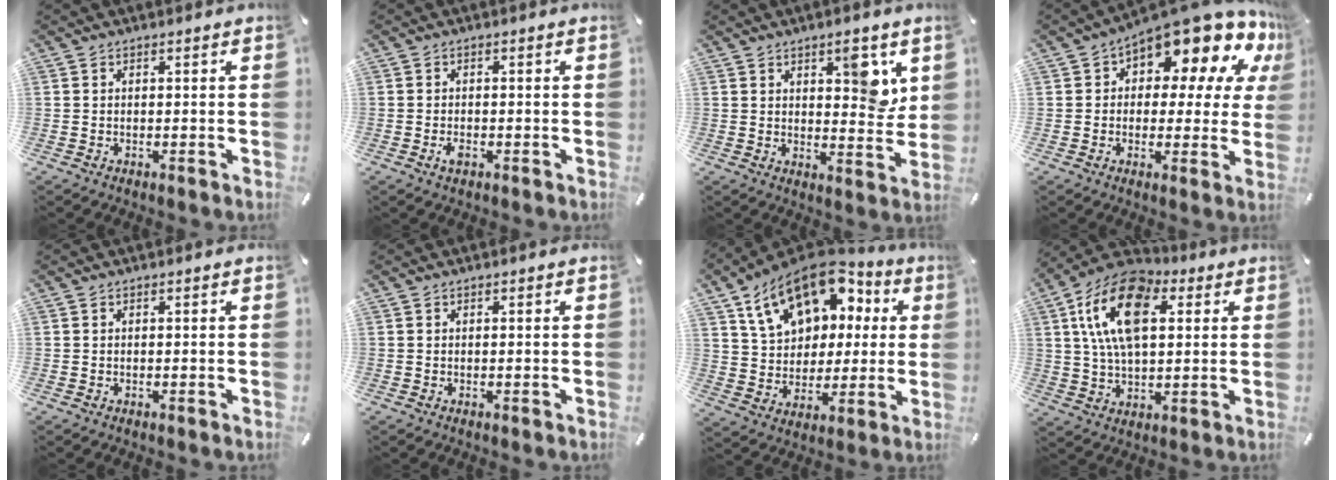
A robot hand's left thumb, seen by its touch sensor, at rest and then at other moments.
{"total": 2.0, "force": [-0.9, 1.1, 1.3], "torque": [-0.031, 0.002, -0.019]}
{"total": 8.5, "force": [3.8, 4.1, 6.4], "torque": [-0.060, -0.025, 0.055]}
{"total": 15.9, "force": [11.0, 6.6, 9.3], "torque": [-0.129, -0.099, 0.184]}
{"total": 0.0}
{"total": 0.0}
{"total": 17.7, "force": [8.6, 12.4, 9.2], "torque": [-0.171, -0.036, 0.159]}
{"total": 17.5, "force": [6.0, 10.0, 13.0], "torque": [-0.259, 0.001, 0.102]}